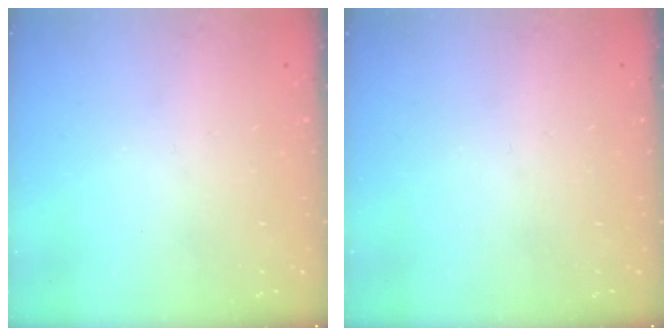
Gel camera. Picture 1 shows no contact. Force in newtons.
{"total": 0.0}